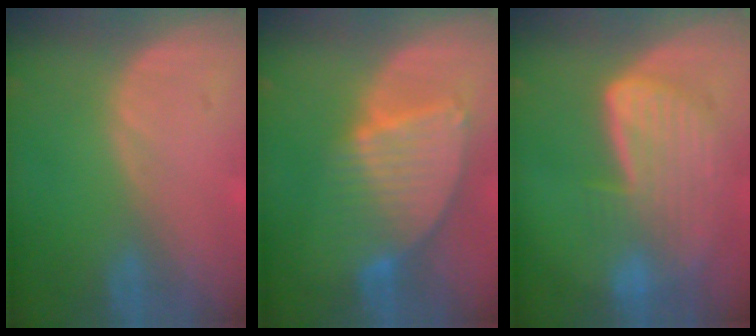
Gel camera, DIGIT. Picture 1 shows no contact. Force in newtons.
{"total": 8.6, "press": 7.5, "slide": 4.2}
{"total": 8.6, "press": 7.7, "slide": 3.8}